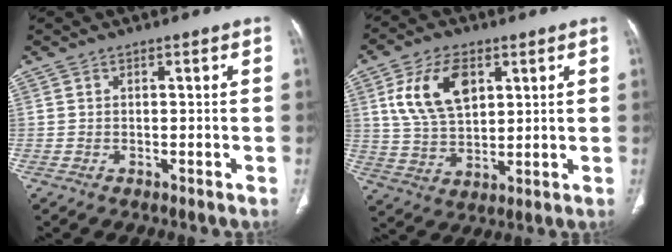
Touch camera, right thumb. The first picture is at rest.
{"total": 12.6, "force": [4.5, 7.4, 9.1], "torque": [-0.157, -0.010, 0.092]}